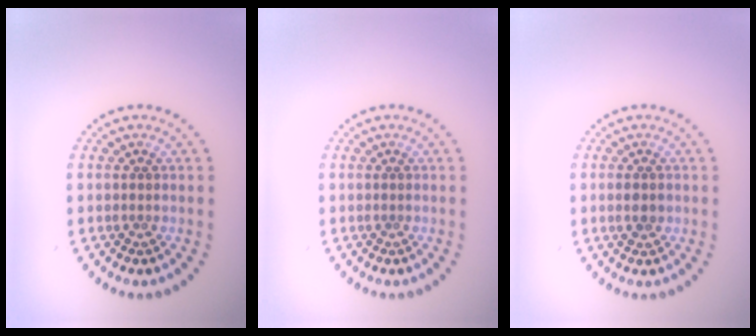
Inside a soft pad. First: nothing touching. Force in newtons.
{"total": 0.0}
{"total": 1.4, "press": 1.4, "slide": 0.0}